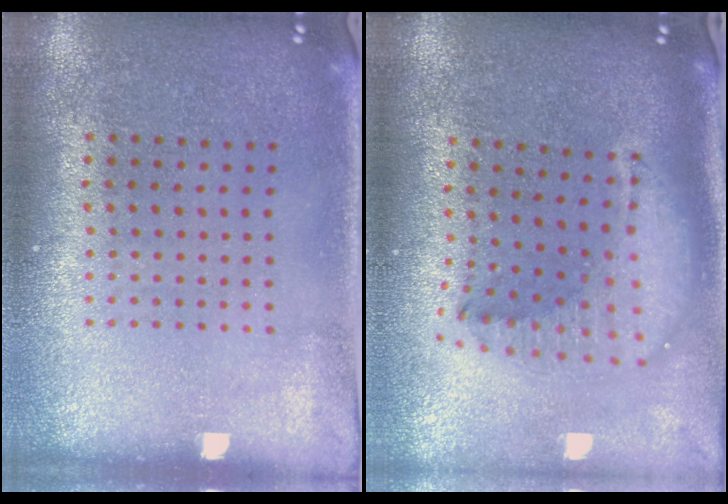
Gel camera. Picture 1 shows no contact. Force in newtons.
{"total": 2.1, "press": 1.6, "slide": 1.3}